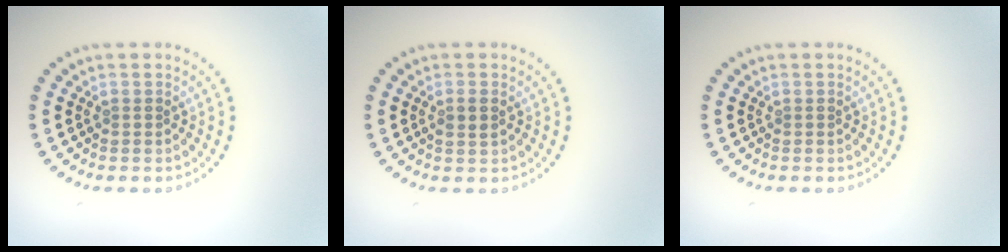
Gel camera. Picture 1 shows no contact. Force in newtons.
{"total": 1.3, "press": 1.3, "slide": 0.3}
{"total": 0.0}